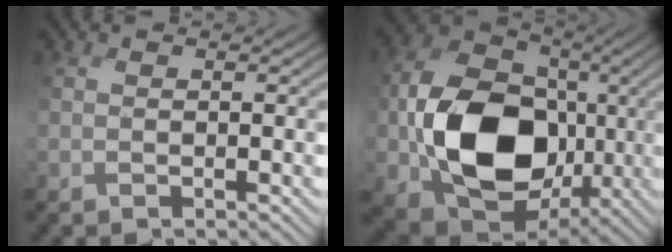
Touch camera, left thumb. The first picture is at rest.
{"total": 14.7, "force": [-2.3, 11.4, 9.0], "torque": [-0.166, -0.017, -0.049]}